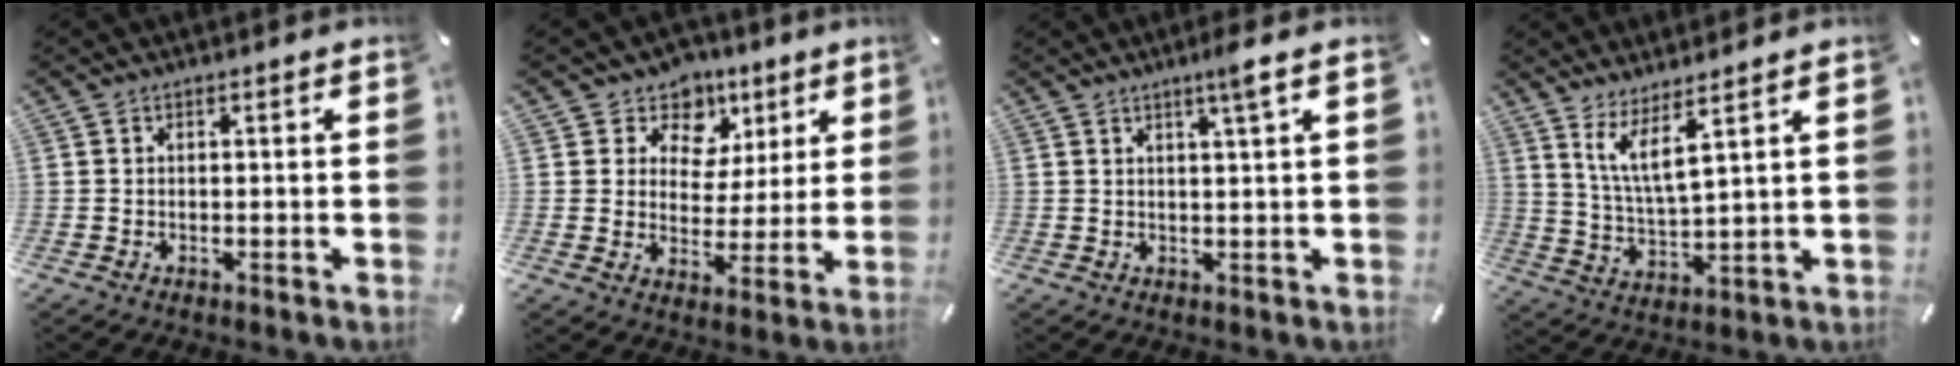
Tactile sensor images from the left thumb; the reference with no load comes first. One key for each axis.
{"total": 8.9, "fx": 4.3, "fy": 7.5, "fz": 2.1, "tx": -0.038, "ty": -0.030, "tz": 0.079}
{"total": 3.8, "fx": 2.3, "fy": -0.3, "fz": 3.0, "tx": -0.057, "ty": -0.007, "tz": 0.036}
{"total": 7.9, "fx": 5.9, "fy": 1.3, "fz": 5.2, "tx": -0.122, "ty": -0.023, "tz": 0.107}